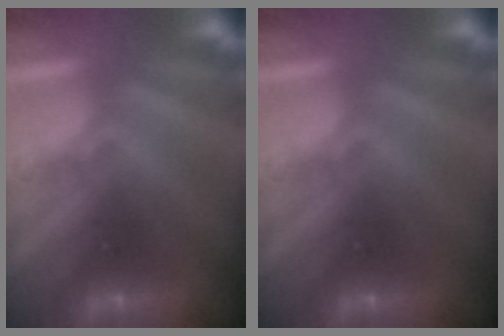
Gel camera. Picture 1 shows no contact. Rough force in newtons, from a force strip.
{"total": 0.0}